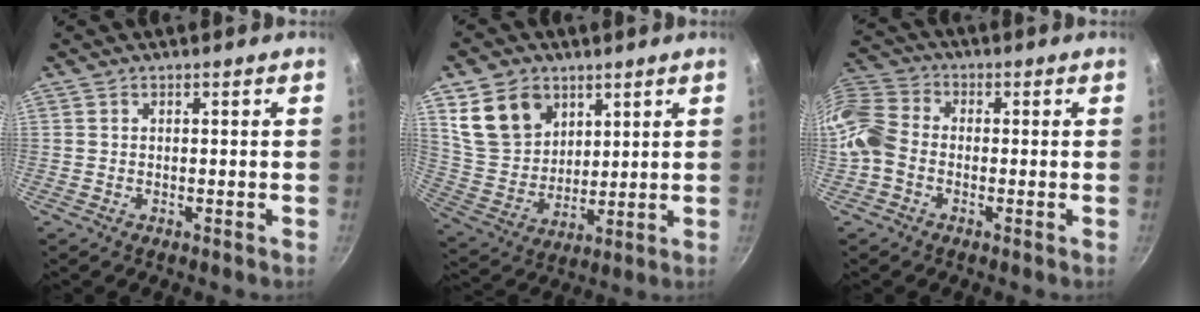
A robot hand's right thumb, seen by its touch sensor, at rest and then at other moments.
{"total": 13.4, "force": [6.3, 10.1, 6.2], "torque": [-0.081, -0.023, 0.135]}
{"total": 9.6, "force": [-2.7, 7.4, 5.4], "torque": [-0.096, 0.031, -0.076]}